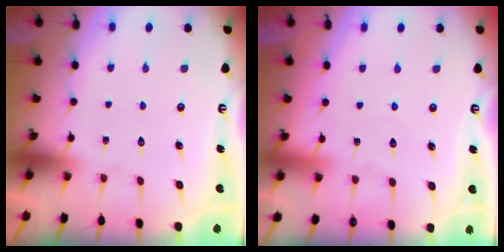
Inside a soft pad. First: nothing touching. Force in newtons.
{"total": 3.8, "press": 3.7, "slide": 0.4}